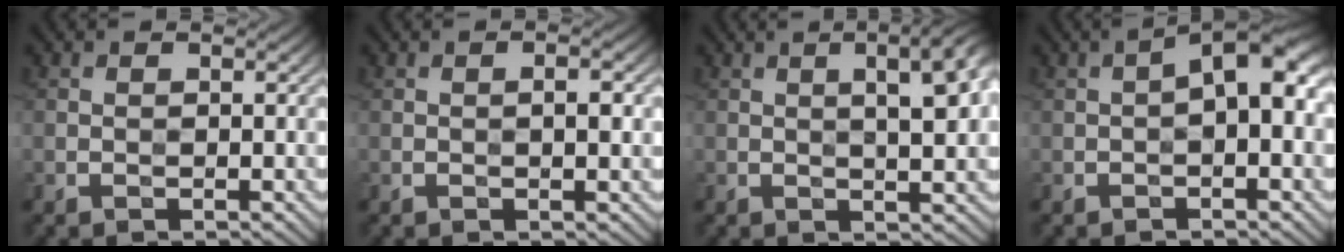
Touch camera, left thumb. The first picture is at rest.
{"total": 1.9, "force": [0.0, 0.5, 1.9], "torque": [-0.028, 0.003, -0.003]}
{"total": 8.2, "force": [2.4, 2.6, 7.4], "torque": [-0.075, 0.027, 0.018]}
{"total": 6.4, "force": [0.3, 2.4, 5.9], "torque": [-0.087, 0.021, -0.003]}